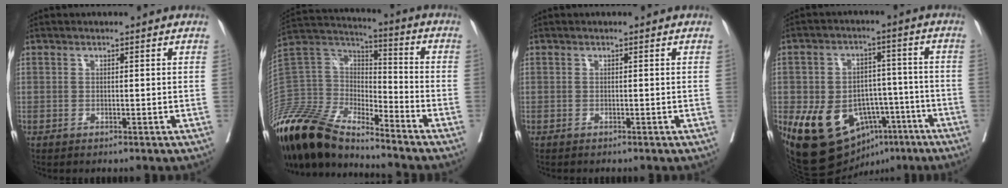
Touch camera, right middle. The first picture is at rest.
{"total": 21.6, "force": [-18.3, 5.5, 10.1], "torque": [-0.226, 0.004, -0.354]}
{"total": 0.0}
{"total": 17.1, "force": [-7.8, 11.4, 10.1], "torque": [-0.173, 0.022, -0.104]}